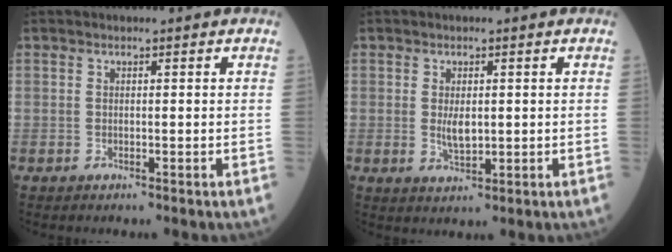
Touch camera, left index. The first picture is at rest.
{"total": 3.0, "force": [0.1, 1.3, 2.7], "torque": [-0.051, -0.006, 0.007]}